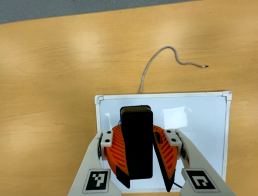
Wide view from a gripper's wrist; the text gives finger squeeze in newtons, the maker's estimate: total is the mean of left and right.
{"total": 10.0, "left": 10.6, "right": 9.5}